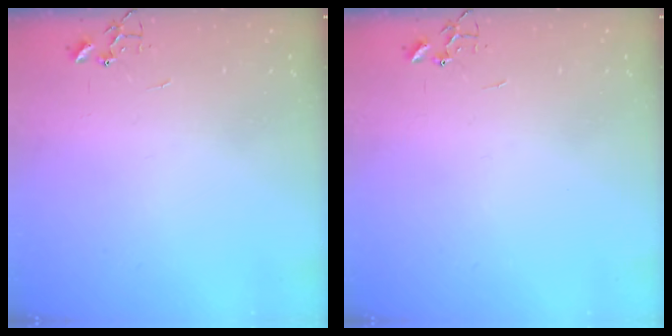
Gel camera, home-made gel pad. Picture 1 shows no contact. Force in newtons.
{"total": 0.0}